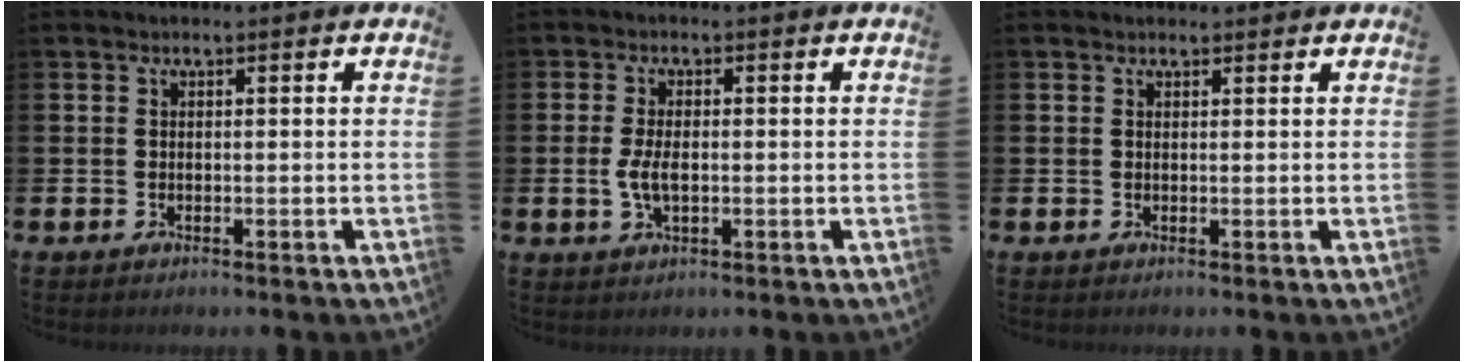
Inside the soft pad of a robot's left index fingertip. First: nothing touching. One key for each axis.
{"total": 3.4, "fx": -0.2, "fy": 1.6, "fz": 3.0, "tx": -0.064, "ty": 0.002, "tz": -0.008}
{"total": 0.7, "fx": 0.6, "fy": 0.3, "fz": 0.1, "tx": 0.006, "ty": 0.000, "tz": 0.009}